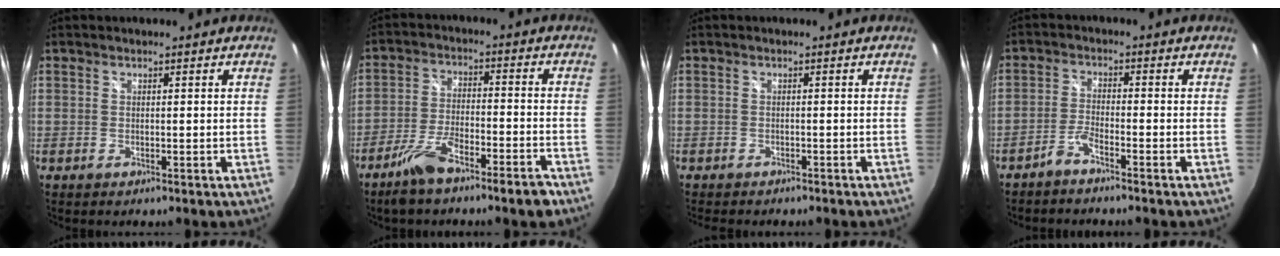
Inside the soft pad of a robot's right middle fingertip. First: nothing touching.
{"total": 10.0, "force": [-7.3, 1.6, 6.6], "torque": [-0.137, -0.007, -0.127]}
{"total": 4.0, "force": [-3.6, 0.9, 1.4], "torque": [-0.029, -0.012, -0.051]}
{"total": 2.8, "force": [-2.3, 0.2, 1.5], "torque": [-0.051, 0.008, -0.051]}